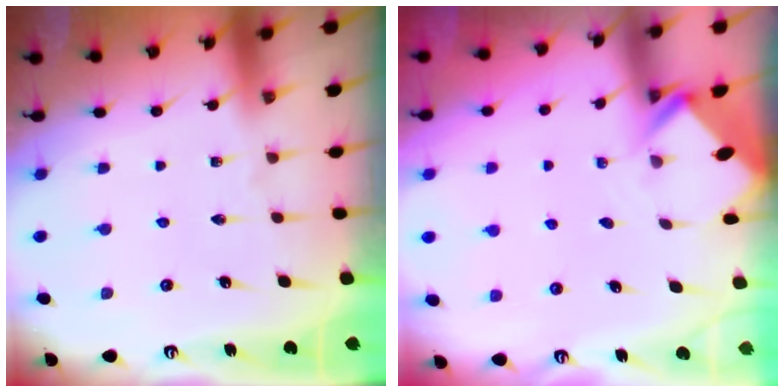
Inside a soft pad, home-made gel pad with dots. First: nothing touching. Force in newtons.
{"total": 2.5, "press": 2.5, "slide": 0.2}